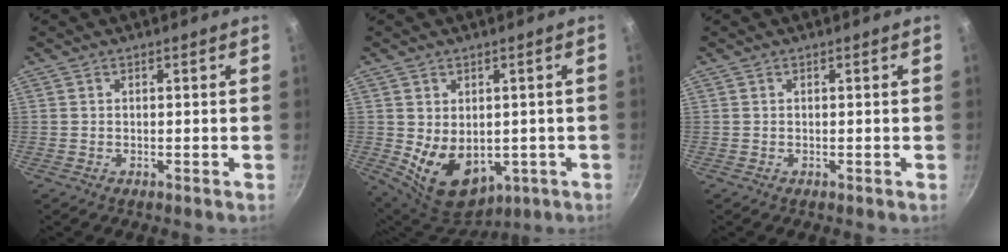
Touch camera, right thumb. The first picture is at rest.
{"total": 11.9, "force": [-1.2, 8.4, 8.3], "torque": [-0.111, -0.018, 0.013]}
{"total": 0.0}